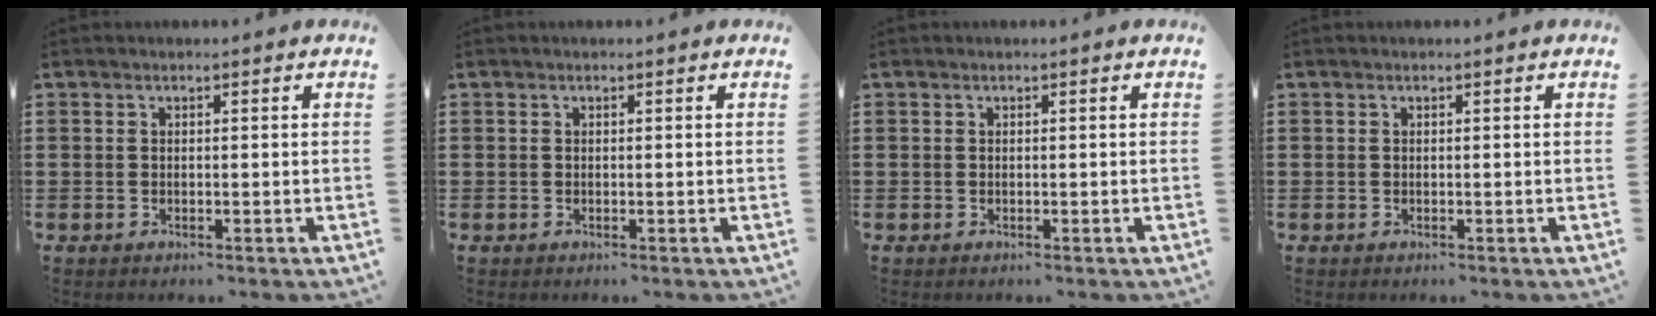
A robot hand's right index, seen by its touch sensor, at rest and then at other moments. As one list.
[{"total": 0.0}, {"total": 0.0}, {"total": 0.0}]